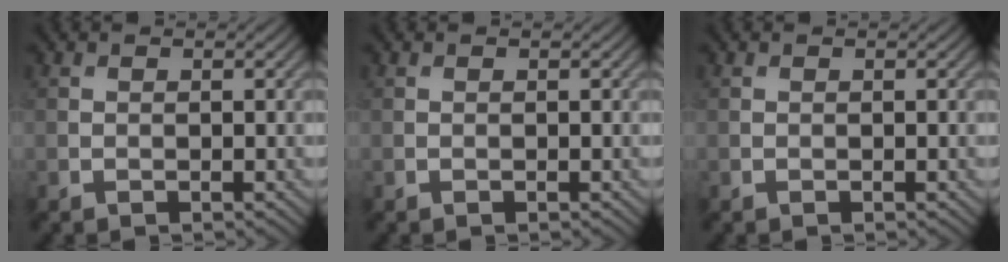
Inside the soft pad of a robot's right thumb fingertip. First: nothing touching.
{"total": 0.0}
{"total": 0.0}